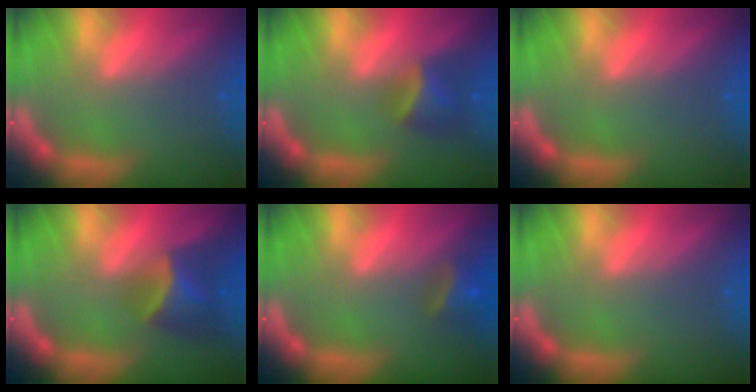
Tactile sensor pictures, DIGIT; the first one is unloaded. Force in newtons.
{"total": 4.0}
{"total": 0.0}
{"total": 5.5}
{"total": 3.4}
{"total": 0.0}